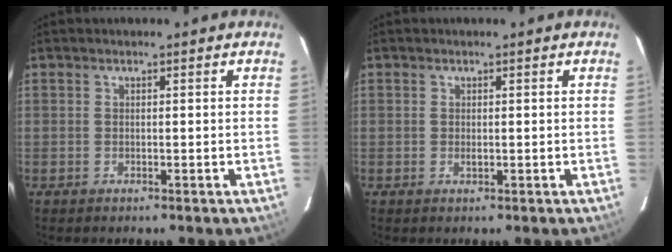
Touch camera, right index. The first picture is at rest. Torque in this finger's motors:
{"motor_torque": [0.43, 0.21, 0.18, 0.03]}